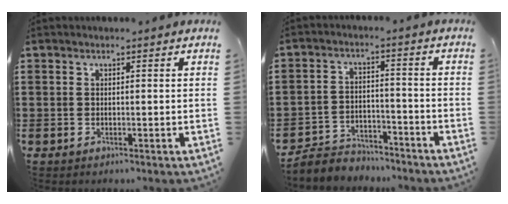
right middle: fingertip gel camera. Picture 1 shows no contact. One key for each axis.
{"total": 4.5, "fx": -4.3, "fy": 1.2, "fz": 0.2, "tx": -0.014, "ty": 0.005, "tz": -0.094}